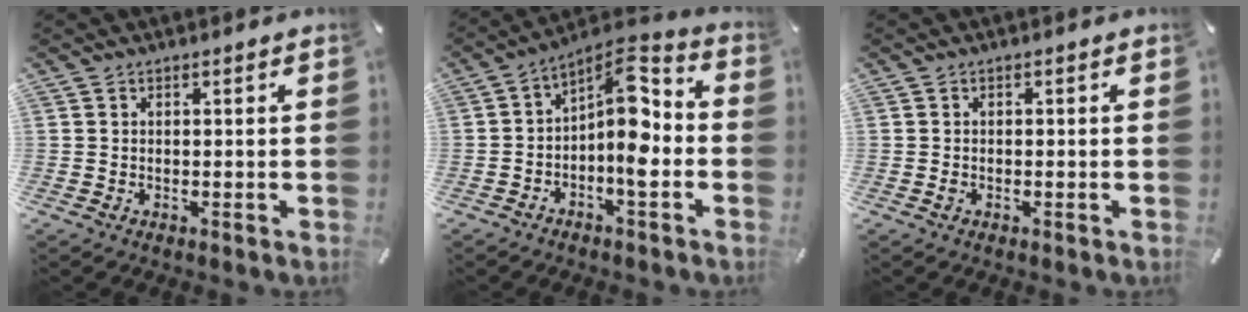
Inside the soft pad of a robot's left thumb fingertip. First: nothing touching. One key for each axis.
{"total": 10.7, "fx": -1.4, "fy": 5.2, "fz": 9.2, "tx": -0.152, "ty": -0.015, "tz": -0.029}
{"total": 0.7, "fx": -0.3, "fy": 0.5, "fz": 0.4, "tx": -0.008, "ty": 0.000, "tz": -0.007}